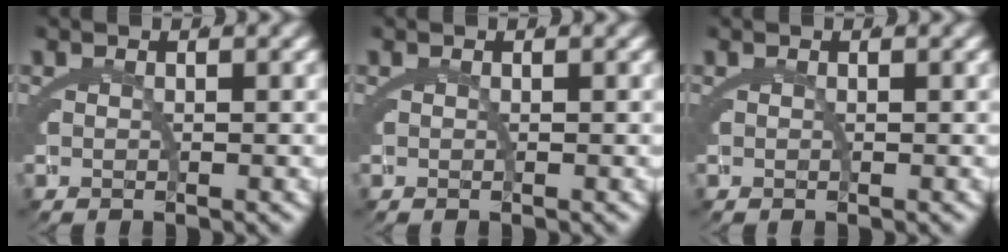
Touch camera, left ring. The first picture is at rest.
{"total": 0.0}
{"total": 0.0}